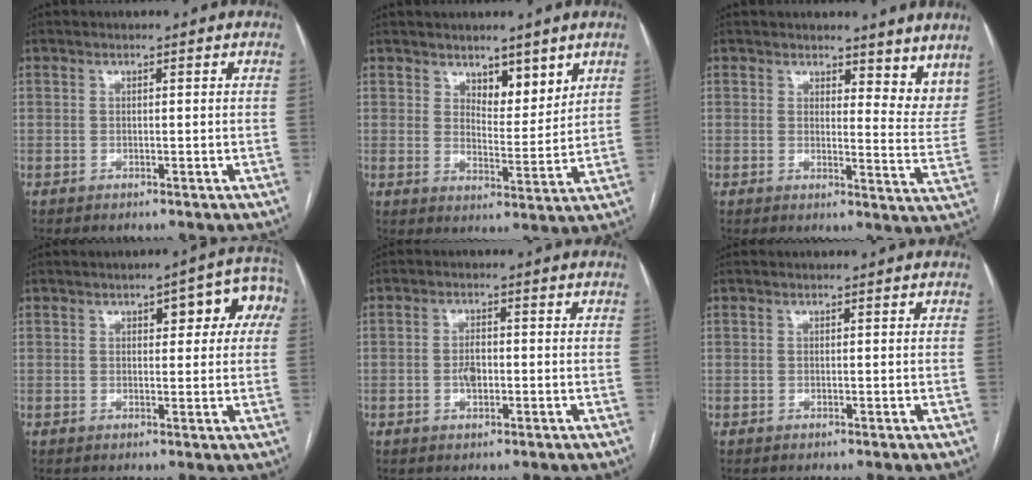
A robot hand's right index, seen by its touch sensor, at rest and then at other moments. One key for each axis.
{"total": 5.7, "fx": 3.8, "fy": 2.5, "fz": 3.5, "tx": -0.047, "ty": -0.010, "tz": 0.064}
{"total": 9.4, "fx": 8.2, "fy": 3.8, "fz": 2.9, "tx": 0.000, "ty": -0.027, "tz": 0.076}
{"total": 8.4, "fx": 2.9, "fy": 2.9, "fz": 7.3, "tx": -0.079, "ty": 0.029, "tz": 0.030}
{"total": 2.6, "fx": -0.4, "fy": 1.4, "fz": 2.2, "tx": -0.036, "ty": 0.003, "tz": -0.006}
{"total": 0.0}